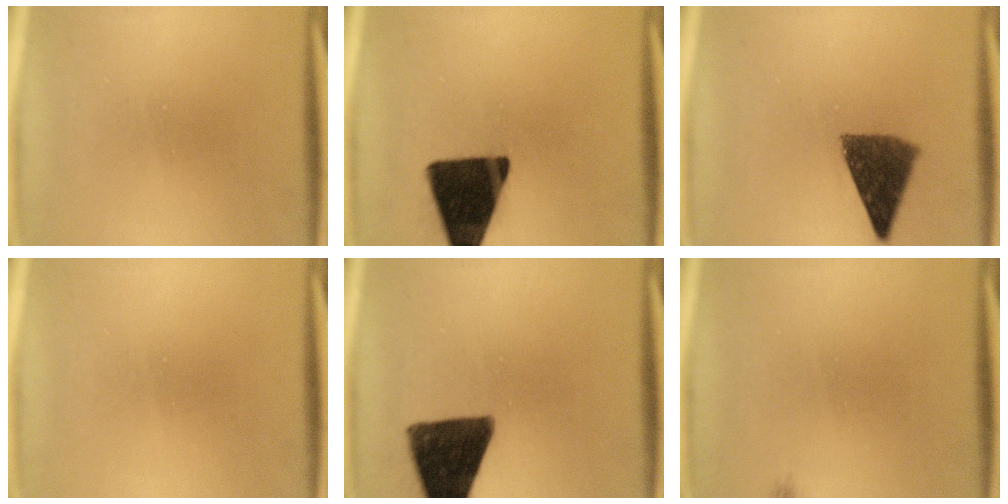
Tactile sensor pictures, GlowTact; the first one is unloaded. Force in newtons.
{"total": 16.6}
{"total": 9.7}
{"total": 0.0}
{"total": 14.9}
{"total": 0.6}